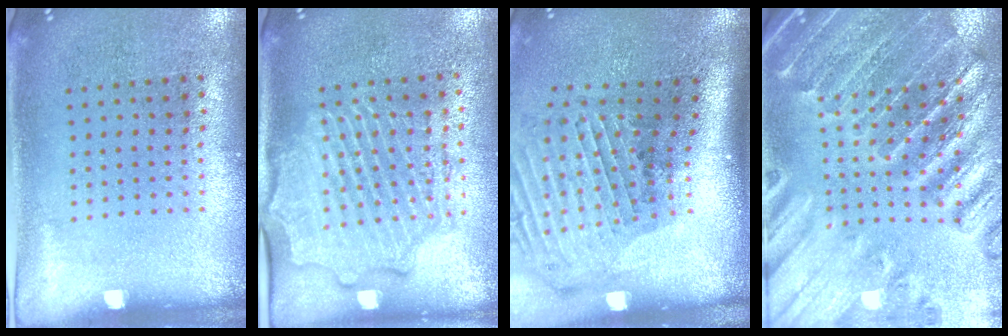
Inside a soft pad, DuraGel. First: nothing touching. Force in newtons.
{"total": 2.5, "press": 2.3, "slide": 0.8}
{"total": 2.9, "press": 2.1, "slide": 1.9}
{"total": 2.8, "press": 2.8, "slide": 0.4}